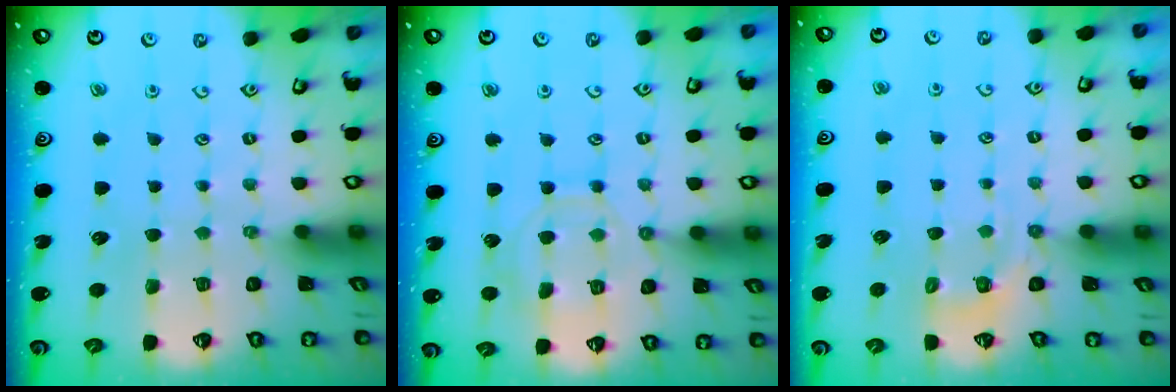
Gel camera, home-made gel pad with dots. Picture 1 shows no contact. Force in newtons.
{"total": 10.8, "press": 10.7, "slide": 1.0}
{"total": 3.3, "press": 2.9, "slide": 1.5}